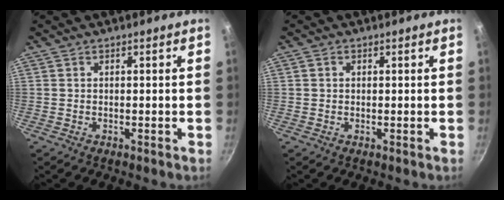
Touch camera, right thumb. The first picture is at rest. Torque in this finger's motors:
{"motor_torque": [0.02, -0.25, -0.31, 0.20, -0.03]}